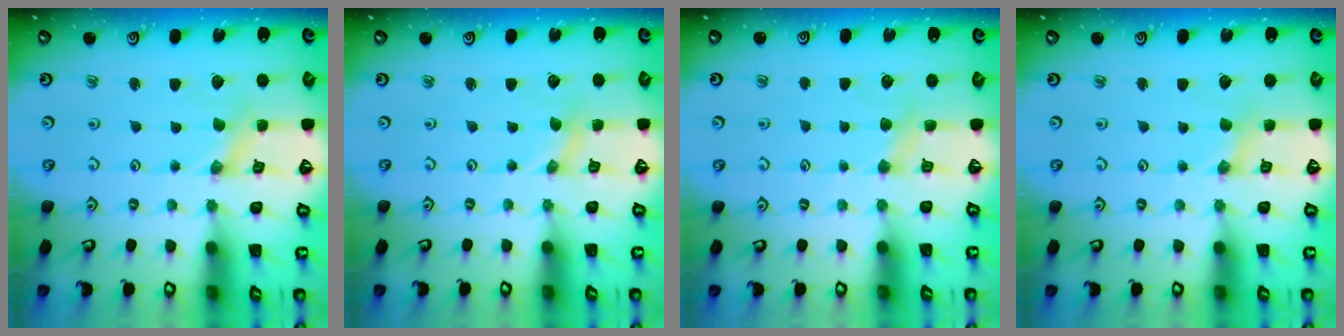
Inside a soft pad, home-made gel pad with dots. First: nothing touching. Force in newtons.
{"total": 0.0}
{"total": 3.1, "press": 3.1, "slide": 0.5}
{"total": 2.5, "press": 2.5, "slide": 0.4}